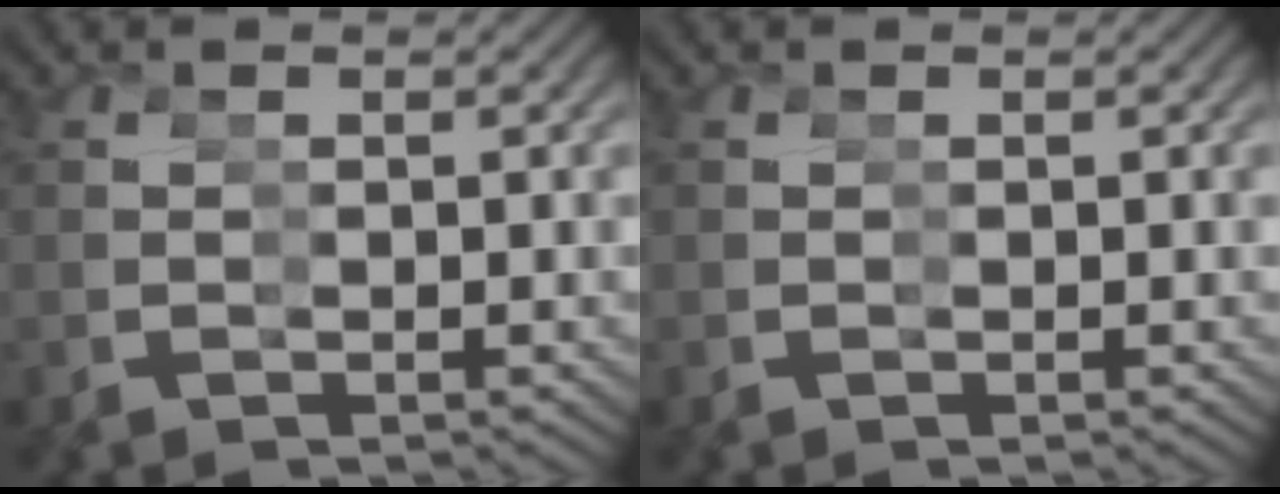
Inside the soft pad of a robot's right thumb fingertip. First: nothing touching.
{"total": 0.0}